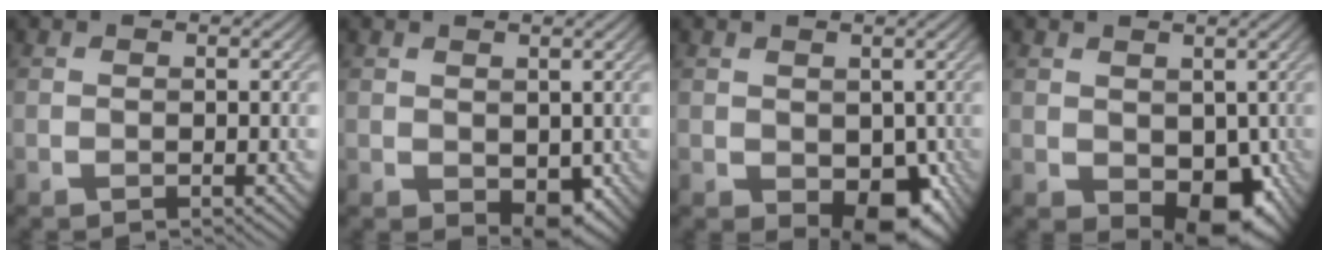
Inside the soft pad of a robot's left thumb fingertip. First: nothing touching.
{"total": 3.7, "force": [-0.2, 2.5, 2.7], "torque": [-0.047, -0.015, 0.002]}
{"total": 6.5, "force": [-1.6, 4.4, 4.6], "torque": [-0.076, -0.026, -0.015]}
{"total": 7.0, "force": [-1.2, 4.8, 5.0], "torque": [-0.083, -0.026, -0.010]}